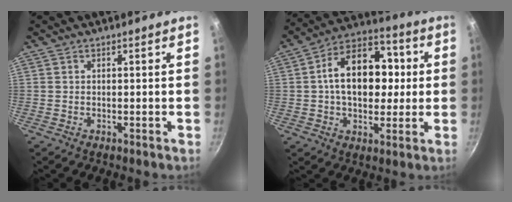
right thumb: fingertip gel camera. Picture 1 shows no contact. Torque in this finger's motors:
{"motor_torque": [0.38, 1.78, 1.17, -0.37, 0.11]}